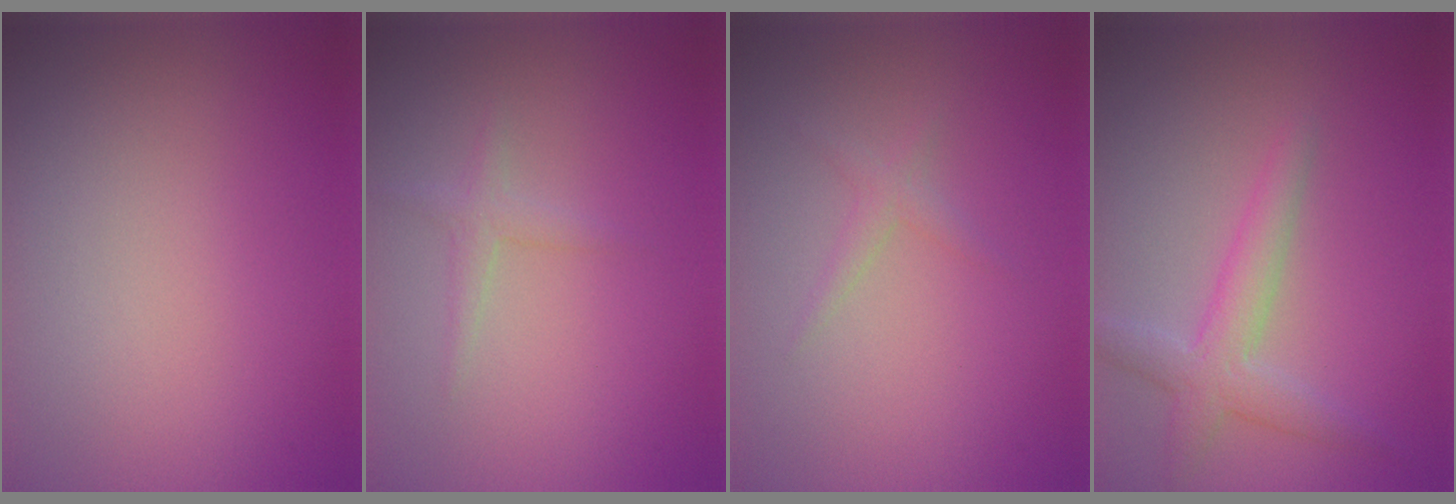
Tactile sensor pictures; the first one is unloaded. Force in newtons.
{"total": 1.3, "press": 1.3, "slide": 0.1}
{"total": 1.1, "press": 1.1, "slide": 0.0}
{"total": 3.3, "press": 3.3, "slide": 0.2}